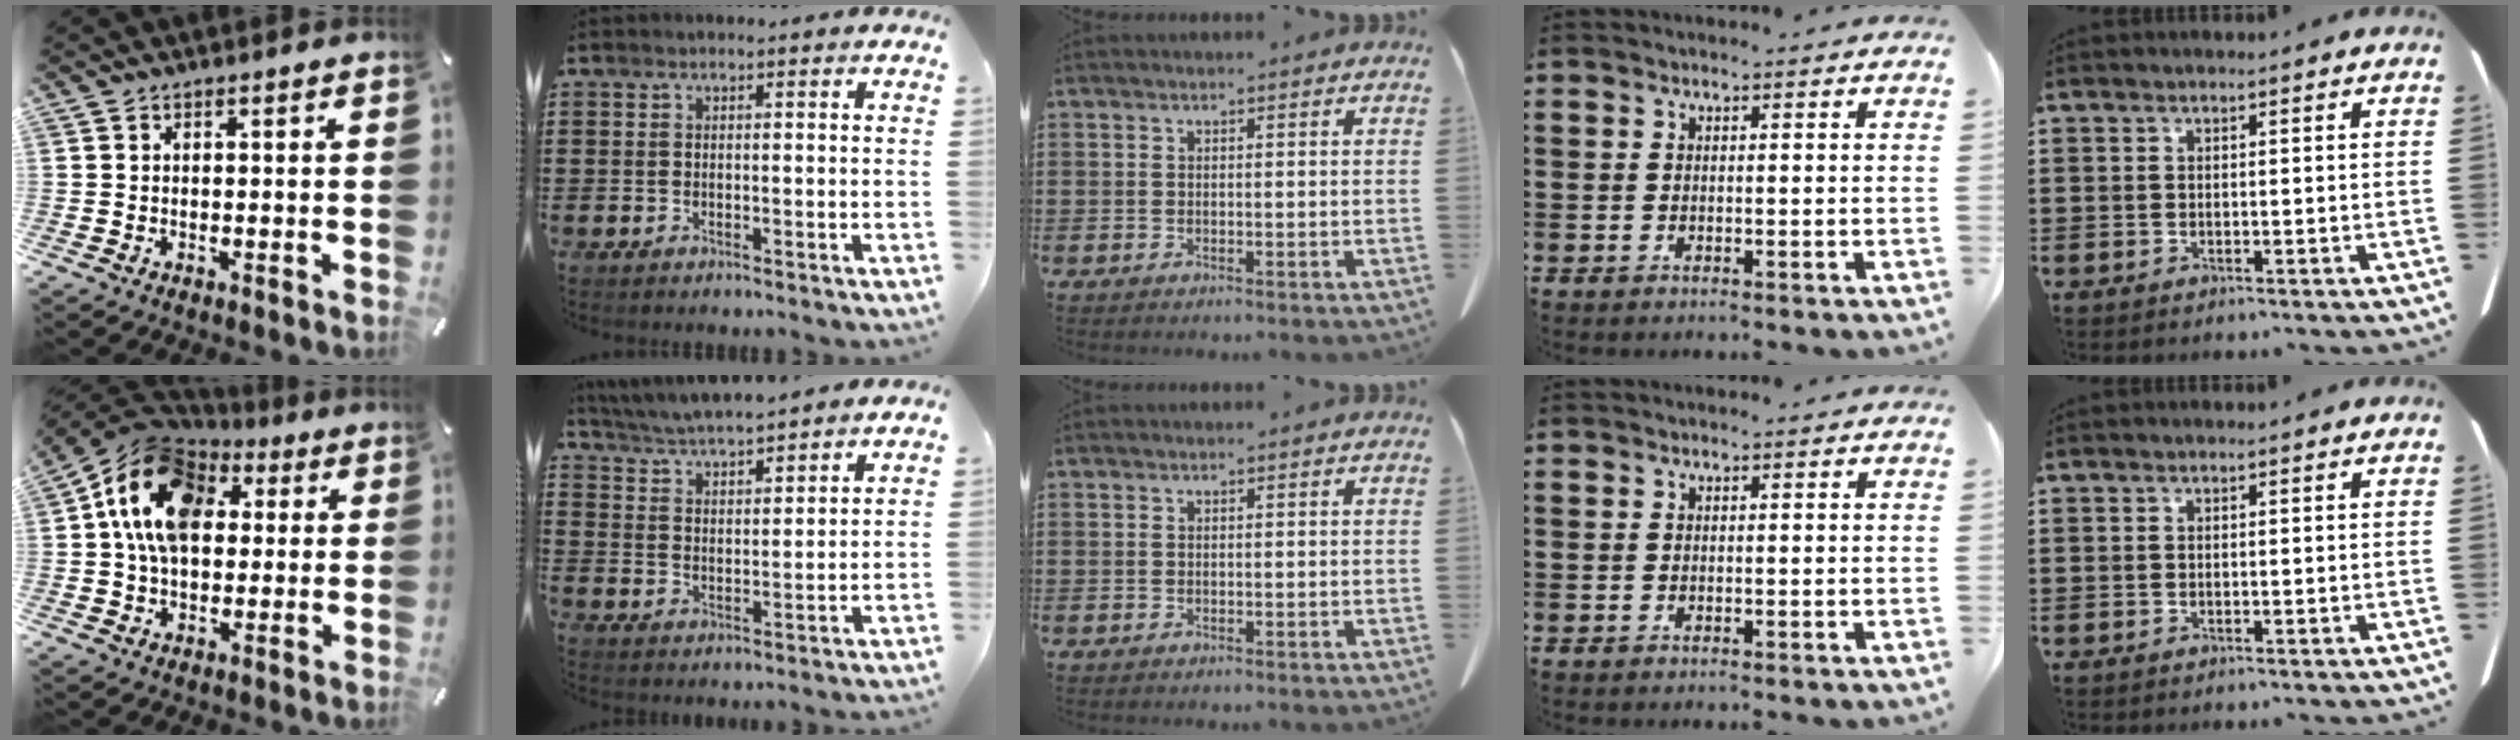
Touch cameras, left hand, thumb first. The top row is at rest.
{"thumb": {"total": 15.5, "force": [3.3, 11.6, 9.7], "torque": [-0.184, 0.006, 0.059]}, "index": {"total": 5.0, "force": [5.0, -0.1, 0.7], "torque": [-0.037, -0.026, 0.087]}}